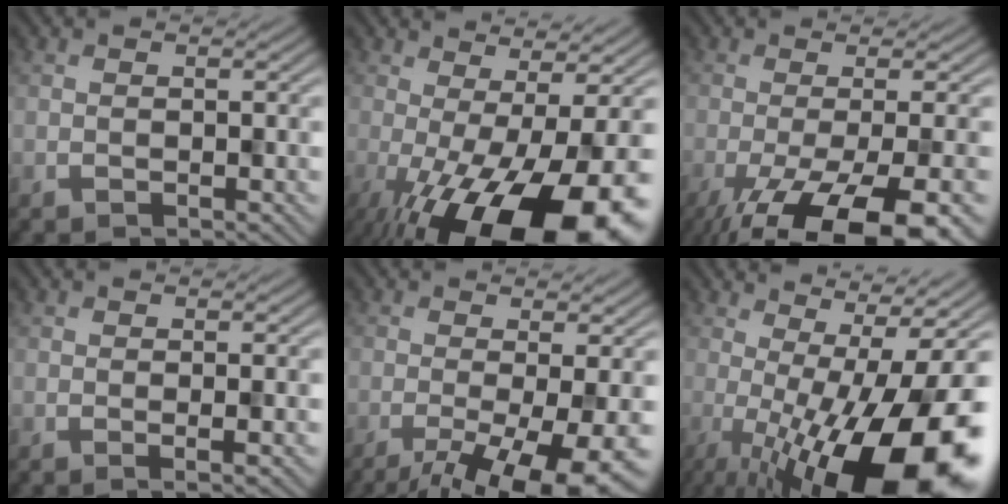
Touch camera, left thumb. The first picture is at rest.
{"total": 16.7, "force": [-6.2, 5.2, 14.7], "torque": [-0.225, -0.025, -0.084]}
{"total": 15.3, "force": [-9.3, 4.8, 11.2], "torque": [-0.172, -0.048, -0.122]}
{"total": 2.3, "force": [-0.4, 0.3, 2.2], "torque": [-0.032, 0.006, -0.006]}
{"total": 10.3, "force": [-5.6, 2.6, 8.3], "torque": [-0.119, -0.020, -0.067]}
{"total": 17.5, "force": [-4.5, 5.4, 16.0], "torque": [-0.220, -0.016, -0.065]}